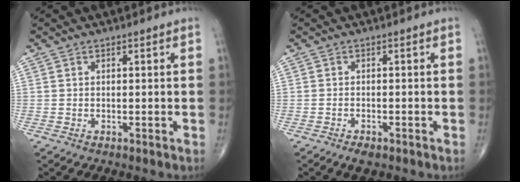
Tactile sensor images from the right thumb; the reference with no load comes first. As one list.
[{"total": 2.0, "force": [-1.4, 0.8, 1.2], "torque": [-0.025, 0.004, -0.022]}]